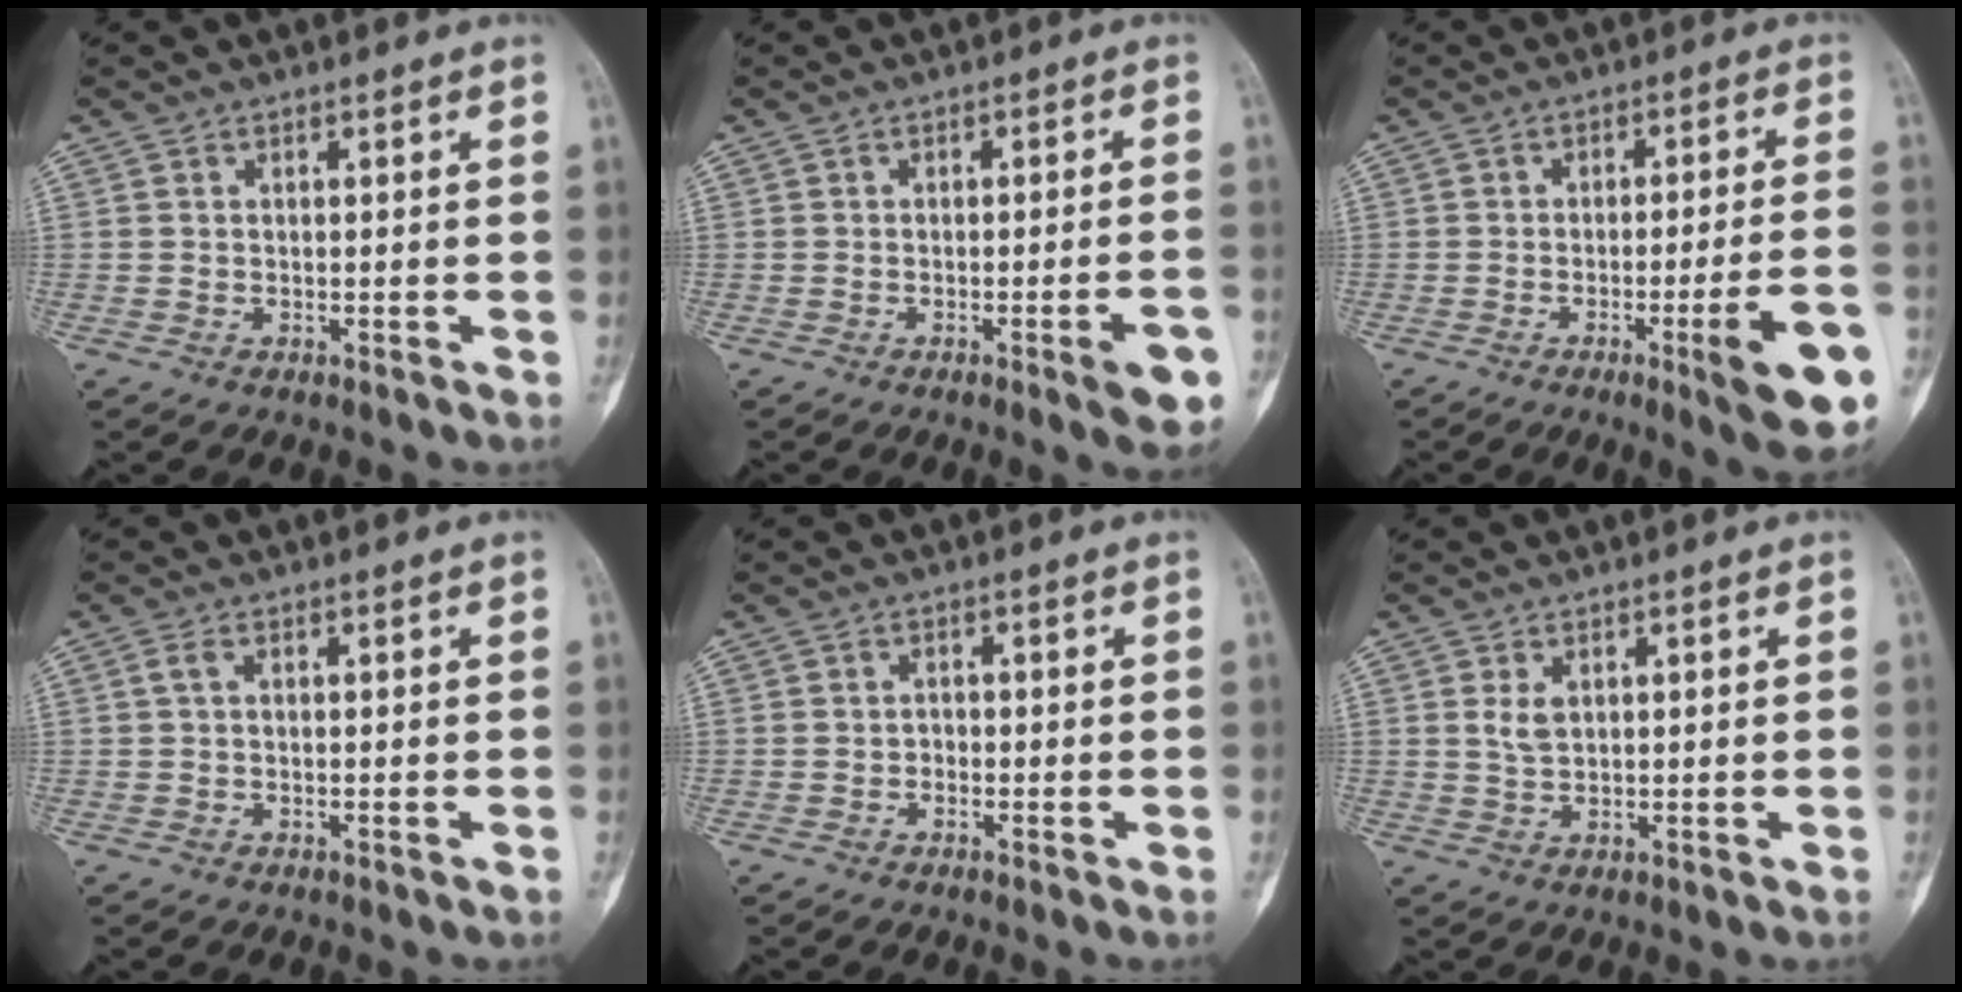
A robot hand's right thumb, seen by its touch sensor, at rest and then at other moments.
{"total": 6.6, "force": [-2.8, 1.3, 5.8], "torque": [-0.065, 0.010, -0.031]}
{"total": 12.4, "force": [-5.0, 1.6, 11.2], "torque": [-0.147, 0.012, -0.063]}
{"total": 1.3, "force": [0.3, 0.6, 1.1], "torque": [-0.027, 0.005, 0.006]}
{"total": 1.0, "force": [-0.4, 0.8, 0.3], "torque": [0.003, 0.005, -0.011]}
{"total": 2.6, "force": [0.9, 1.6, 1.9], "torque": [-0.031, -0.003, 0.021]}